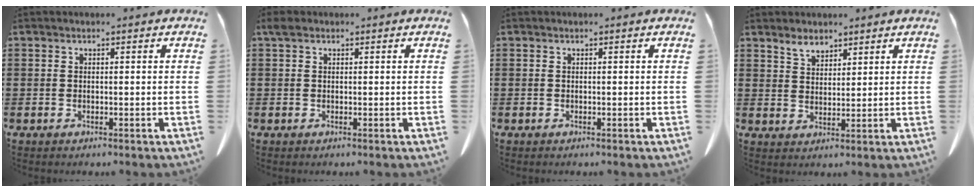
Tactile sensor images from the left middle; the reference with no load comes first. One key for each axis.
{"total": 1.2, "fx": 0.6, "fy": 0.9, "fz": 0.6, "tx": -0.016, "ty": 0.003, "tz": 0.013}
{"total": 0.0}
{"total": 3.0, "fx": 2.6, "fy": 1.1, "fz": 0.8, "tx": -0.023, "ty": -0.002, "tz": 0.051}